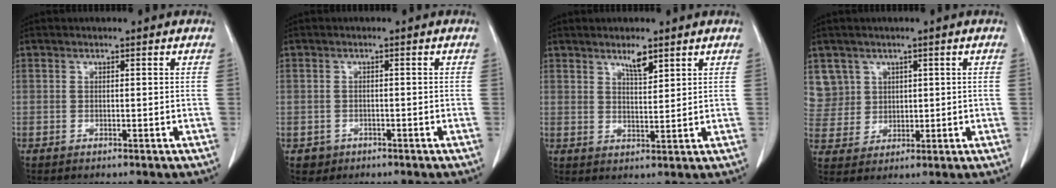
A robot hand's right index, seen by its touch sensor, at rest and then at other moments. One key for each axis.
{"total": 1.9, "fx": -0.8, "fy": 1.7, "fz": -0.1, "tx": 0.001, "ty": 0.008, "tz": -0.009}
{"total": 3.4, "fx": 2.5, "fy": 0.8, "fz": 2.2, "tx": -0.040, "ty": -0.003, "tz": 0.045}
{"total": 6.4, "fx": 3.1, "fy": 5.6, "fz": -0.3, "tx": 0.010, "ty": 0.011, "tz": 0.072}